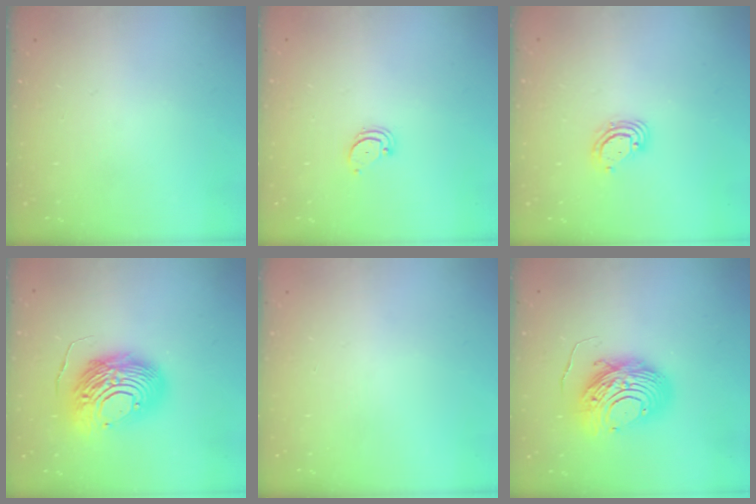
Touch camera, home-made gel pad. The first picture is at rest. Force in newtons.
{"total": 1.8, "press": 1.8, "slide": 0.2}
{"total": 4.1, "press": 4.1, "slide": 0.4}
{"total": 15.4, "press": 15.3, "slide": 1.5}
{"total": 0.0}
{"total": 12.2, "press": 12.1, "slide": 1.2}